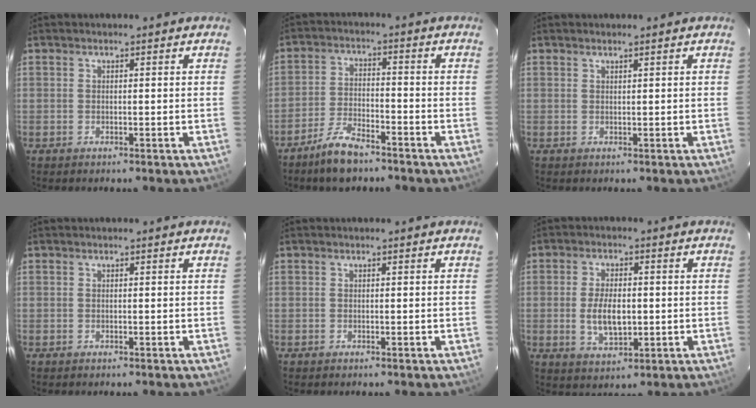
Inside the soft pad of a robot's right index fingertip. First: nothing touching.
{"total": 7.5, "force": [-5.9, 2.4, 3.9], "torque": [-0.094, 0.000, -0.111]}
{"total": 0.7, "force": [0.6, -0.2, 0.3], "torque": [-0.010, -0.005, 0.008]}
{"total": 0.0}
{"total": 0.0}
{"total": 7.1, "force": [-0.5, 3.5, 6.2], "torque": [-0.120, -0.004, -0.005]}